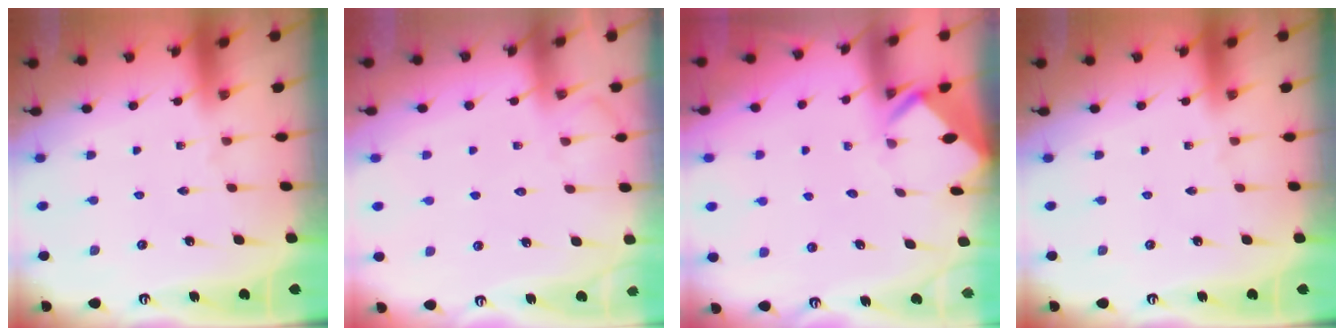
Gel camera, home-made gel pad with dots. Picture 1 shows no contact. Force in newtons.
{"total": 5.9, "press": 5.9, "slide": 0.7}
{"total": 3.4, "press": 3.4, "slide": 0.1}
{"total": 0.0}